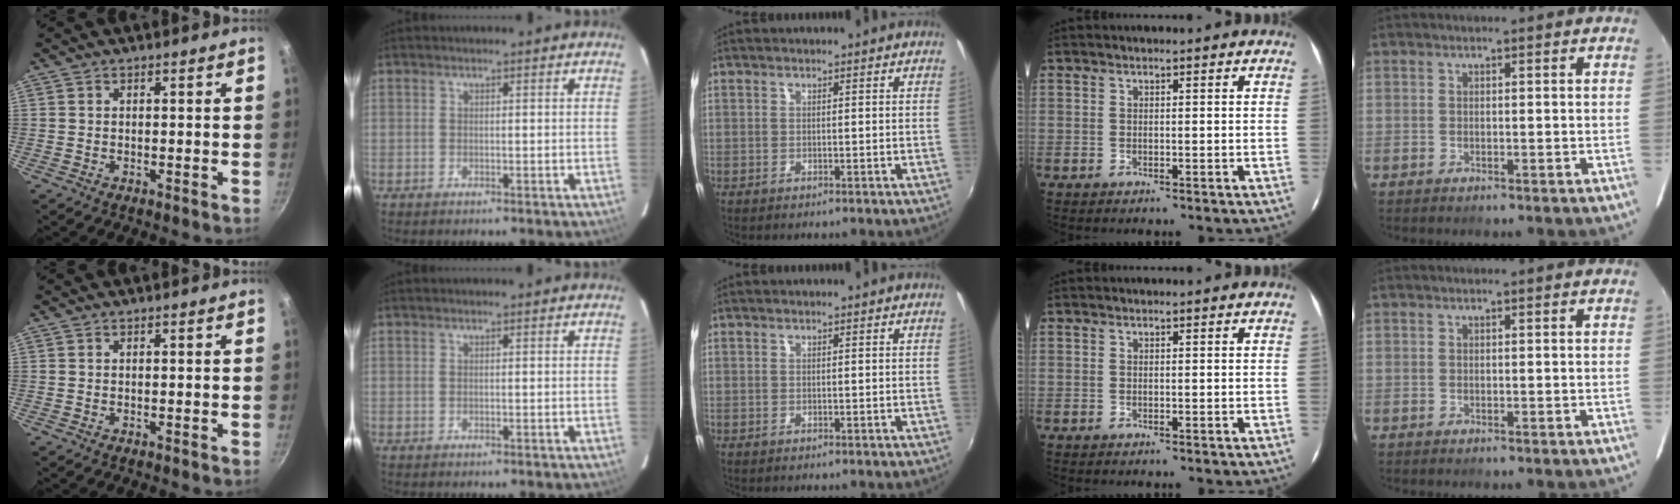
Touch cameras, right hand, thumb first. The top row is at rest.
{}